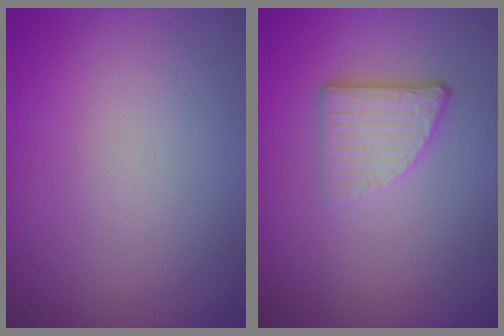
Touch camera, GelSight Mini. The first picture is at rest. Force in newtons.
{"total": 3.0, "press": 2.1, "slide": 2.1}